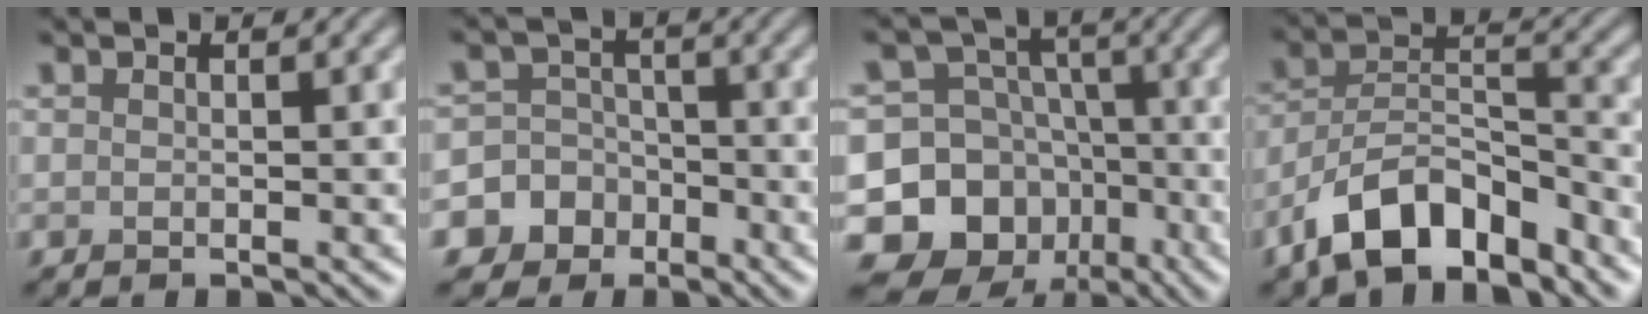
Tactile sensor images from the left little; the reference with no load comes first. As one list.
[{"total": 9.2, "force": [-4.9, 7.8, 0.7], "torque": [-0.017, -0.014, -0.101]}, {"total": 14.7, "force": [-6.6, 12.7, 3.5], "torque": [-0.083, -0.021, -0.111]}, {"total": 8.7, "force": [-6.1, 3.7, 5.0], "torque": [-0.076, 0.003, -0.119]}]